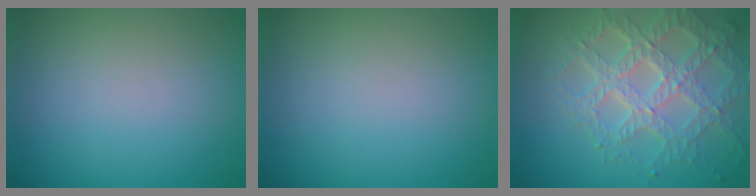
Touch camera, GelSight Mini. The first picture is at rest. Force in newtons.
{"total": 0.0}
{"total": 7.0, "press": 5.0, "slide": 4.9}